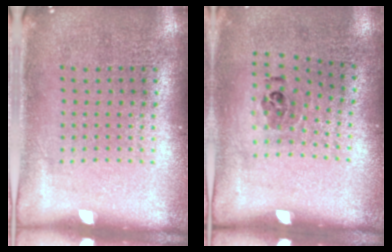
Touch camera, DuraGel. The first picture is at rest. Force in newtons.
{"total": 1.1, "press": 0.7, "slide": 0.8}